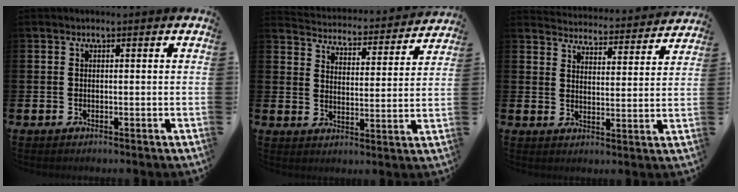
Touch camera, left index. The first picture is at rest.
{"total": 4.0, "force": [3.9, 0.8, 0.2], "torque": [-0.031, -0.039, 0.061]}
{"total": 4.4, "force": [4.4, 0.3, -0.1], "torque": [-0.014, -0.041, 0.074]}